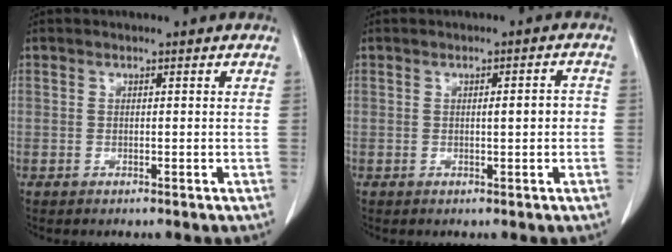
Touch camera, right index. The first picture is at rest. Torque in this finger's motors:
{"motor_torque": [0.30, 0.01, 0.22, 0.04]}